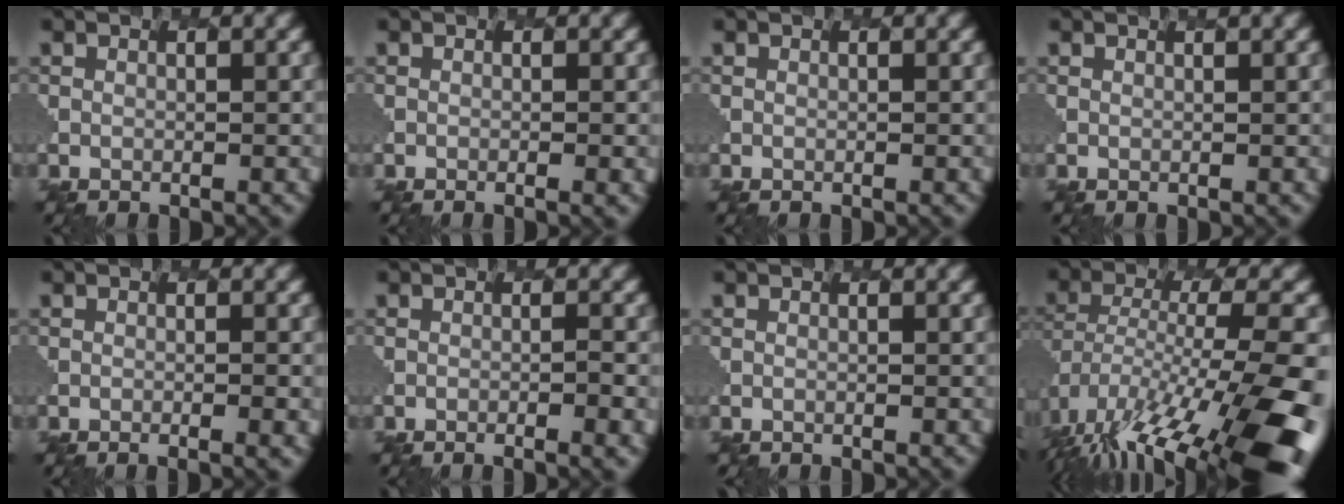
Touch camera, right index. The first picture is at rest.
{"total": 1.1, "force": [-0.2, 0.3, 1.1], "torque": [-0.009, 0.002, -0.010]}
{"total": 0.0}
{"total": 0.7, "force": [0.3, 0.1, 0.6], "torque": [-0.005, 0.001, 0.003]}
{"total": 1.8, "force": [-0.6, 0.4, 1.6], "torque": [-0.020, 0.003, -0.012]}
{"total": 2.1, "force": [-1.0, 0.3, 1.8], "torque": [-0.029, 0.006, -0.015]}
{"total": 0.0}
{"total": 15.5, "force": [-9.0, 4.6, 11.7], "torque": [-0.228, -0.017, -0.131]}